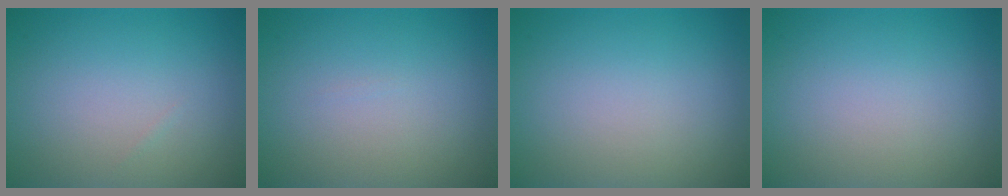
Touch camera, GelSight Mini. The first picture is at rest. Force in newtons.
{"total": 0.0}
{"total": 0.0}
{"total": 0.0}